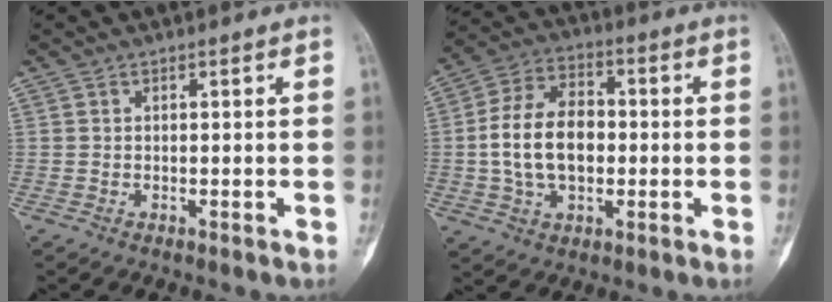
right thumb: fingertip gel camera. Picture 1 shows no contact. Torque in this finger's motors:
{"motor_torque": [1.01, 1.03, 0.72, -0.60, 0.11]}